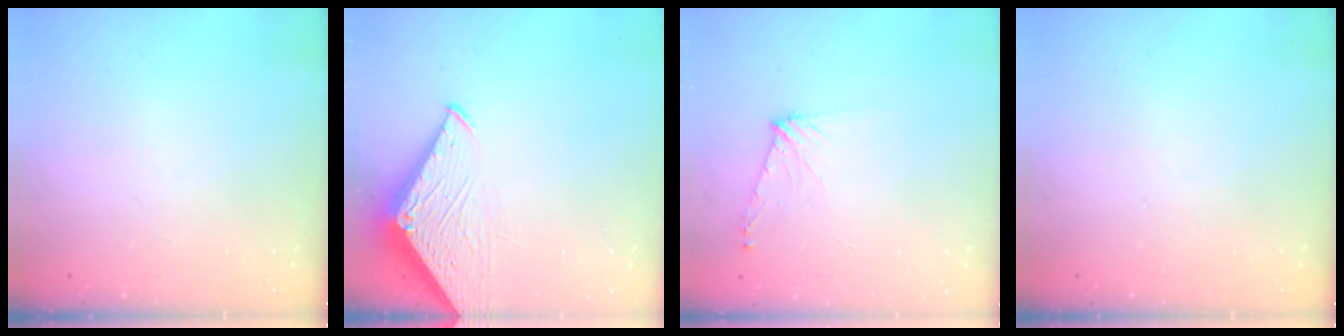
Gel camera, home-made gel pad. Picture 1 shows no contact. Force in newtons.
{"total": 4.6, "press": 4.6, "slide": 0.5}
{"total": 7.1, "press": 7.0, "slide": 0.8}
{"total": 0.0}